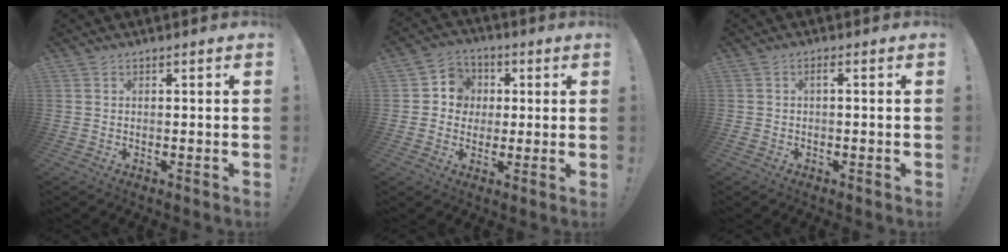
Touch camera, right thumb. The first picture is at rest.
{"total": 8.2, "force": [0.4, 7.9, 2.1], "torque": [-0.022, 0.006, 0.013]}
{"total": 1.6, "force": [-0.3, 0.3, 1.5], "torque": [-0.034, 0.005, -0.004]}